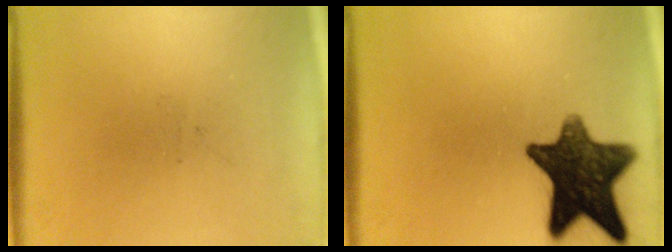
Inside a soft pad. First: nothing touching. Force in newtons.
{"total": 13.3}